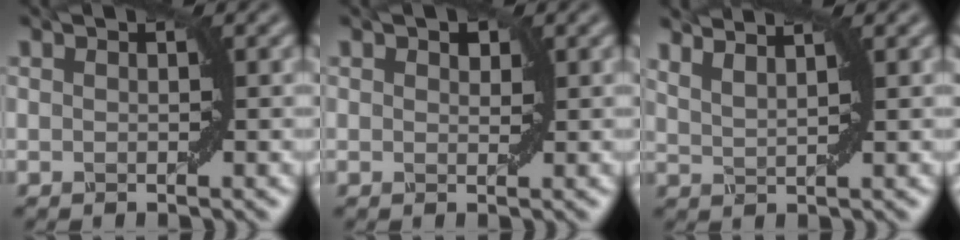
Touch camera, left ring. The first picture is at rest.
{"total": 0.8, "force": [0.4, 0.6, 0.3], "torque": [-0.004, -0.001, 0.010]}
{"total": 4.3, "force": [3.5, 1.3, 2.0], "torque": [-0.021, 0.015, 0.030]}